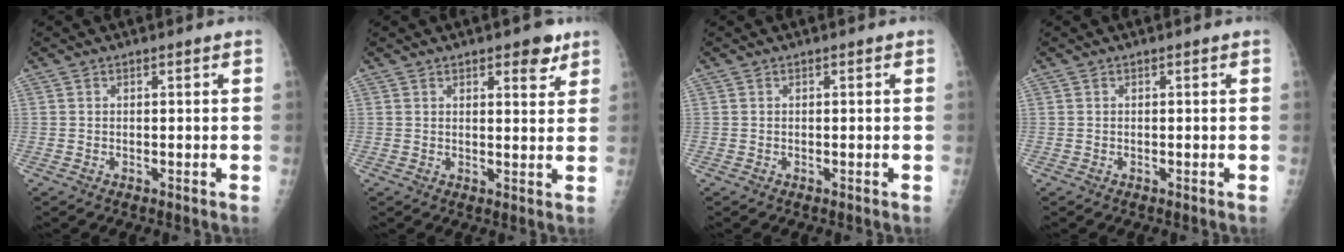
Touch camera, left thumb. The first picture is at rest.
{"total": 4.8, "force": [3.0, 2.0, 3.1], "torque": [-0.022, -0.015, 0.035]}
{"total": 0.0}
{"total": 0.0}